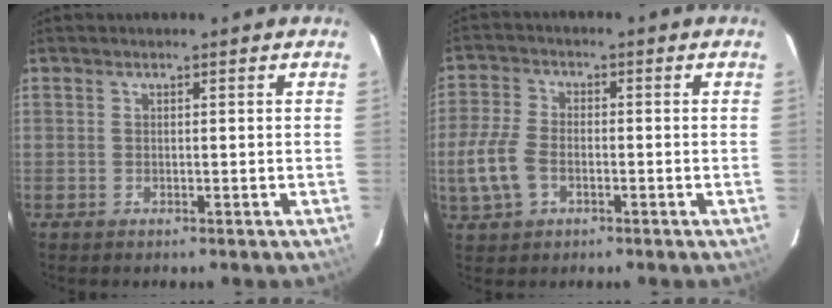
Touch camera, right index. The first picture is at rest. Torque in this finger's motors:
{"motor_torque": [0.84, -0.59, 0.55, 0.07]}